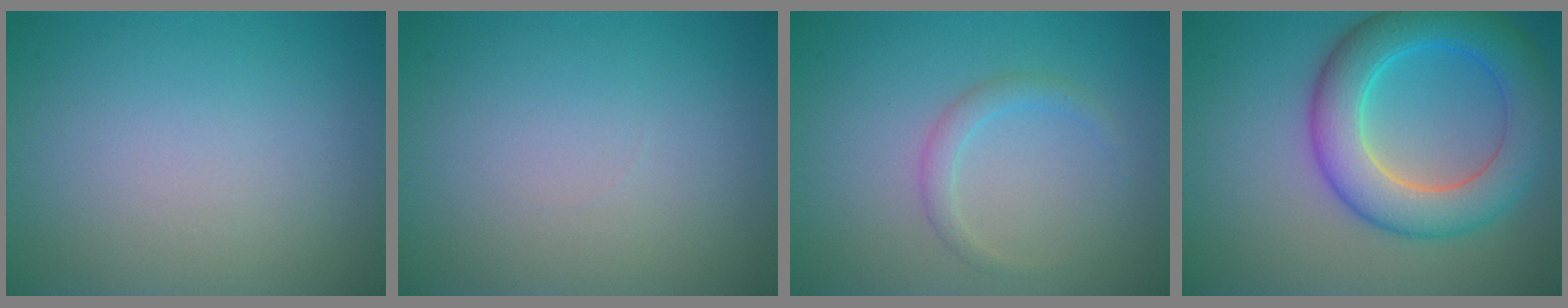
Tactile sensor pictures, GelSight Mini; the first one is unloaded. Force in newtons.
{"total": 0.0}
{"total": 1.5, "press": 1.5, "slide": 0.1}
{"total": 7.7, "press": 7.7, "slide": 0.1}